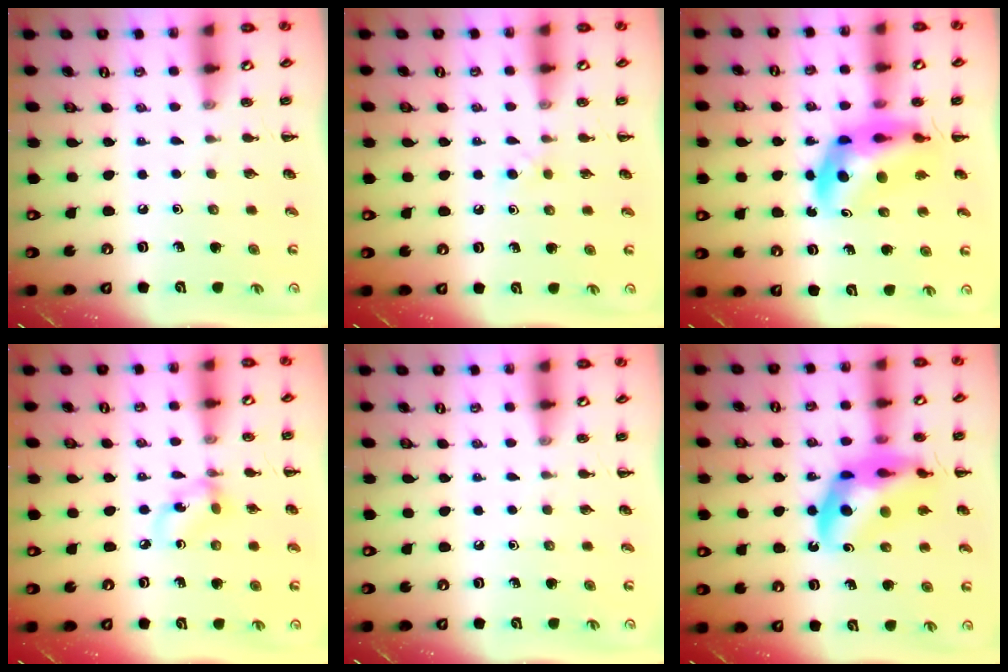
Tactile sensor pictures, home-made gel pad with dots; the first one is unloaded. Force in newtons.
{"total": 3.0, "press": 2.6, "slide": 1.4}
{"total": 10.6, "press": 10.1, "slide": 3.1}
{"total": 5.2, "press": 5.2, "slide": 0.6}
{"total": 0.0}
{"total": 16.8, "press": 16.3, "slide": 4.3}